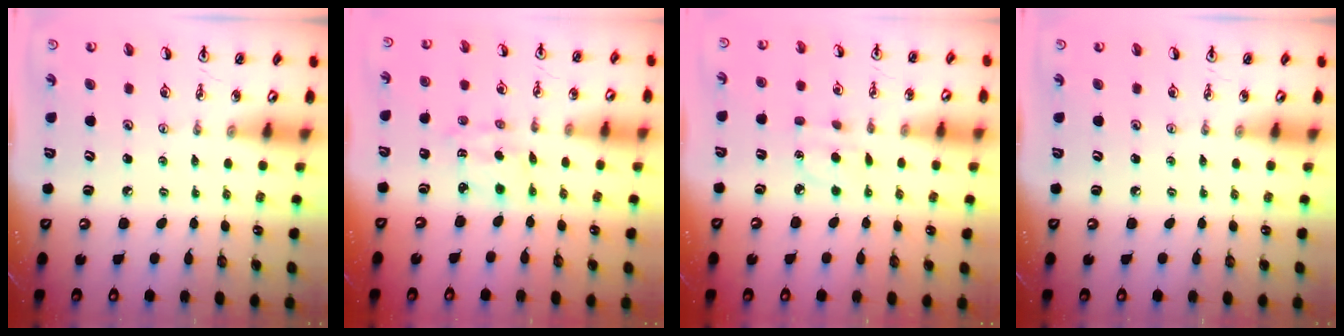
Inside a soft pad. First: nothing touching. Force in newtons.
{"total": 2.1, "press": 2.0, "slide": 0.6}
{"total": 4.5, "press": 4.4, "slide": 0.6}
{"total": 0.0}